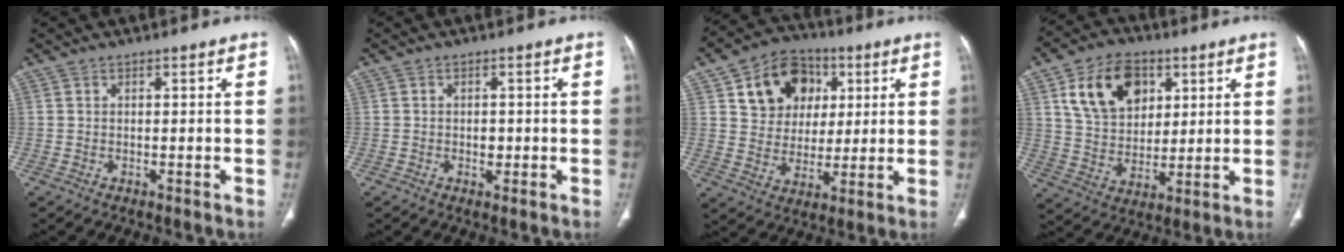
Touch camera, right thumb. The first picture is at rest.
{"total": 1.7, "force": [-0.3, 1.2, 1.2], "torque": [-0.011, 0.003, -0.002]}
{"total": 14.5, "force": [5.5, 11.4, 7.0], "torque": [-0.074, -0.003, 0.094]}
{"total": 15.1, "force": [6.0, 10.5, 9.0], "torque": [-0.120, -0.013, 0.113]}